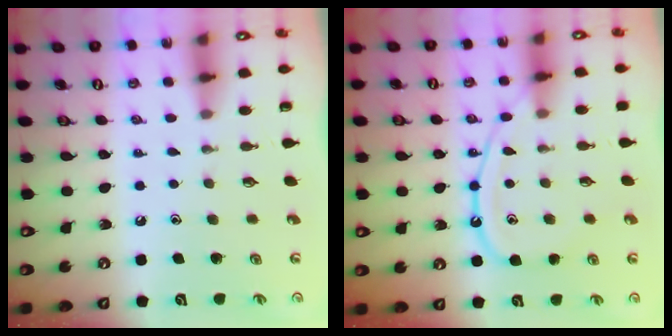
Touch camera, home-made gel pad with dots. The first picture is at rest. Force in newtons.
{"total": 11.5, "press": 11.4, "slide": 1.4}